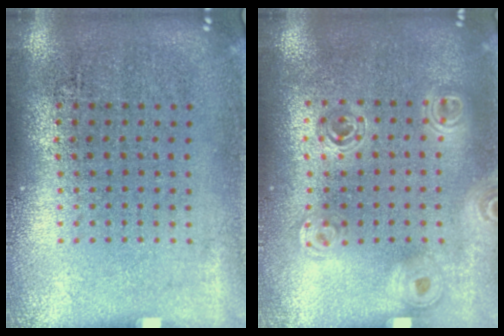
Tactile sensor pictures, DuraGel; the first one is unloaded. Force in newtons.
{"total": 1.4, "press": 1.3, "slide": 0.6}